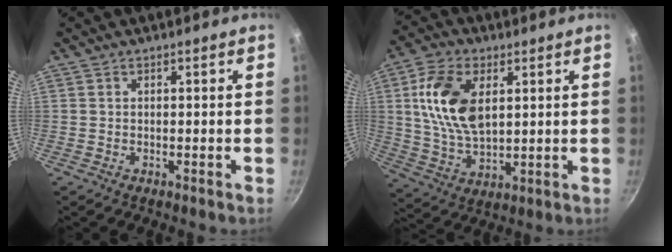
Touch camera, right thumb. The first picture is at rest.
{"total": 14.3, "force": [3.6, 8.3, 11.0], "torque": [-0.195, -0.010, 0.072]}